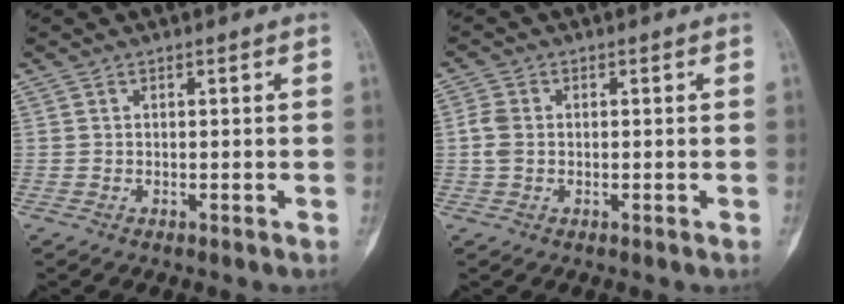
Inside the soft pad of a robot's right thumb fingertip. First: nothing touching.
{"total": 3.1, "force": [-0.1, 2.2, 2.1], "torque": [-0.054, 0.005, -0.006]}